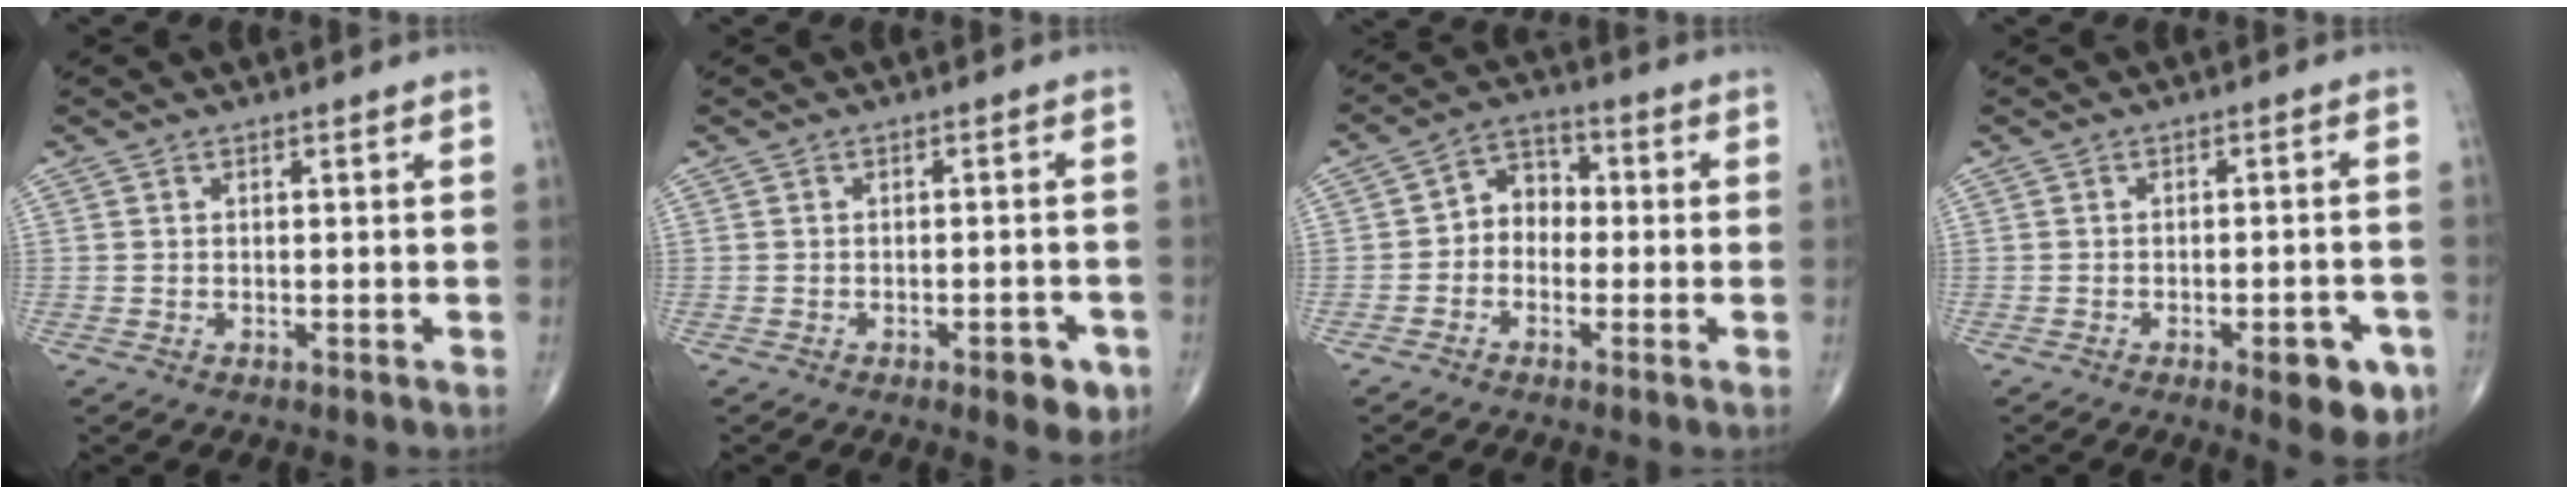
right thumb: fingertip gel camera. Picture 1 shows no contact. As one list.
[{"total": 4.9, "force": [-2.4, 1.9, 3.8], "torque": [-0.032, 0.008, -0.026]}, {"total": 5.8, "force": [-1.0, 4.7, 3.3], "torque": [-0.020, 0.027, -0.037]}, {"total": 8.0, "force": [-3.7, 3.0, 6.5], "torque": [-0.061, 0.012, -0.041]}]